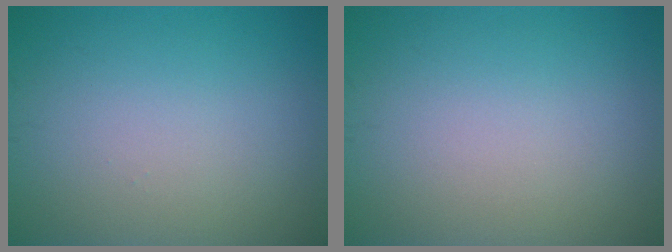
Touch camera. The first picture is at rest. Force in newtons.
{"total": 0.0}